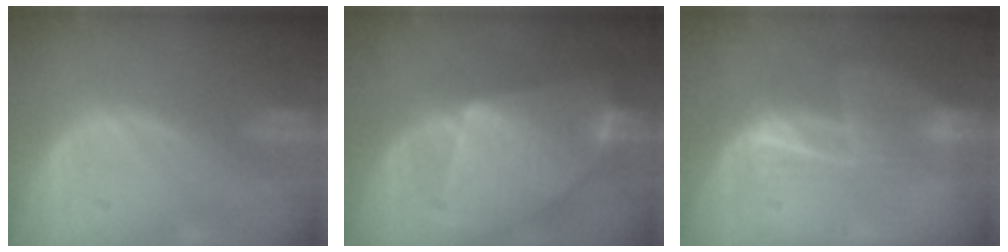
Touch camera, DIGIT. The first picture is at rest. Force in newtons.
{"total": 9.7, "press": 9.7, "slide": 0.9}
{"total": 6.7, "press": 5.5, "slide": 3.8}